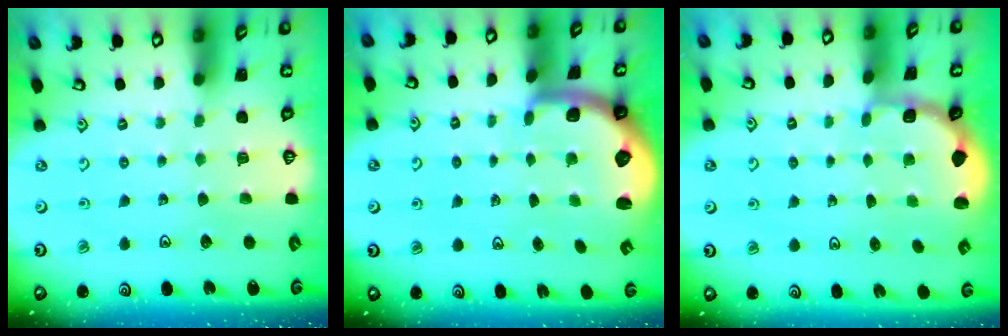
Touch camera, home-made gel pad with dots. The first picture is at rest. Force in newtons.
{"total": 1.7, "press": 1.7, "slide": 0.4}
{"total": 1.9, "press": 1.8, "slide": 0.7}